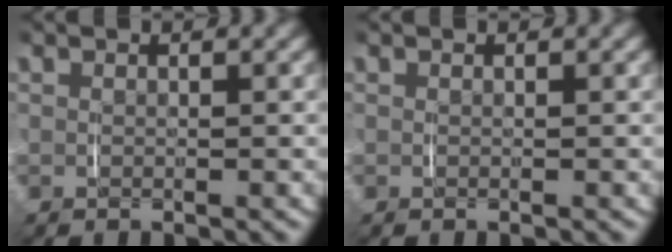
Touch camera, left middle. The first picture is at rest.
{"total": 0.0}